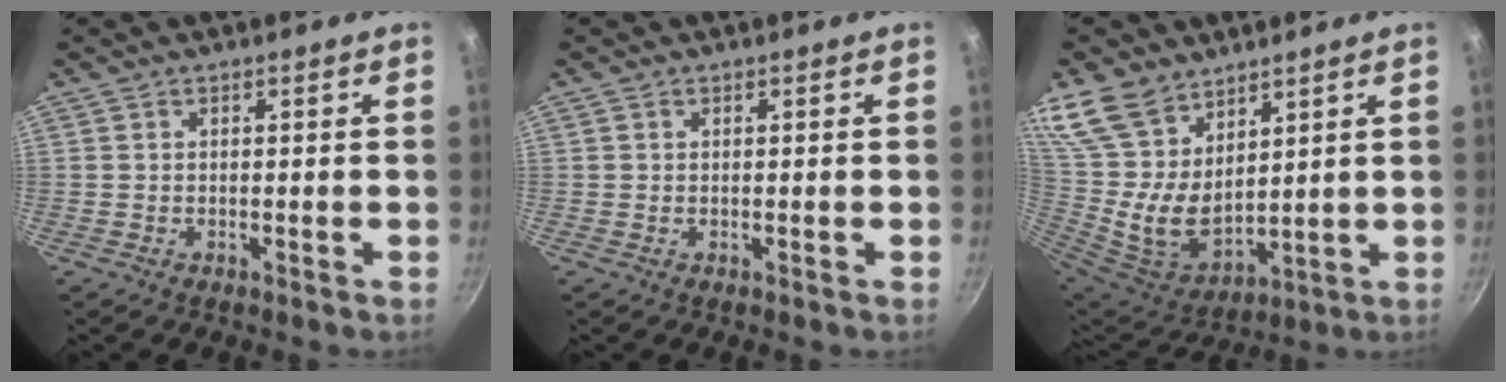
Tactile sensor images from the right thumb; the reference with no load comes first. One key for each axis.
{"total": 0.0}
{"total": 18.2, "fx": 11.2, "fy": 11.0, "fz": 9.2, "tx": -0.189, "ty": -0.051, "tz": 0.240}